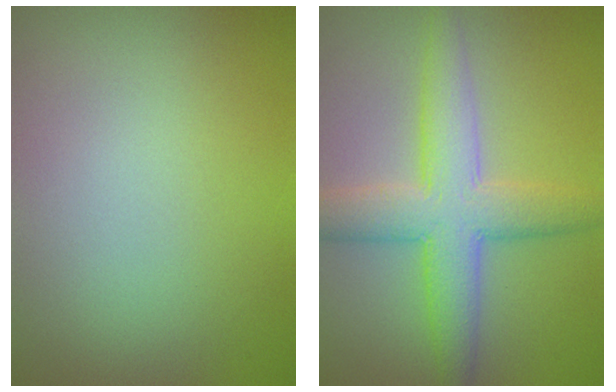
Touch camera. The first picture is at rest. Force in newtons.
{"total": 6.6, "press": 6.6, "slide": 0.1}